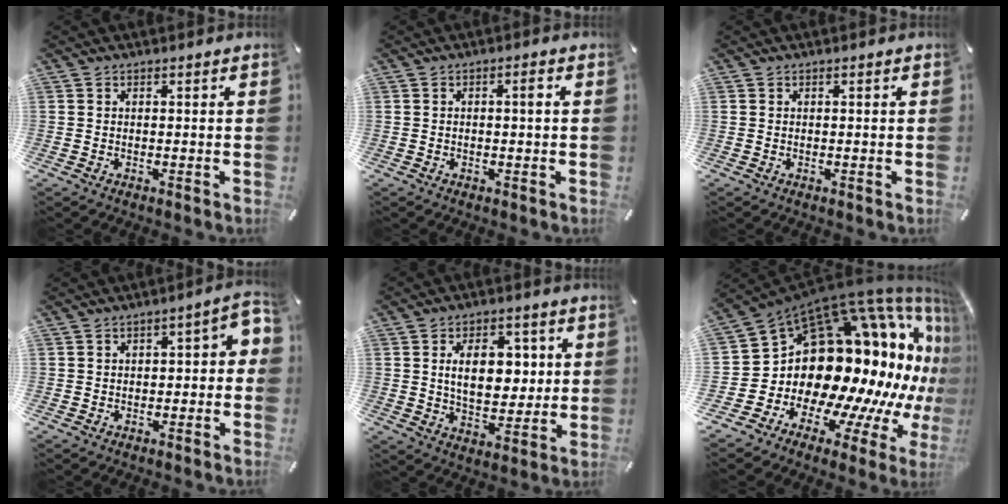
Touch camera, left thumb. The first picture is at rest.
{"total": 2.0, "force": [0.1, 0.5, 1.9], "torque": [-0.028, 0.003, -0.003]}
{"total": 0.0}
{"total": 4.4, "force": [-1.3, 2.4, 3.4], "torque": [-0.052, 0.014, -0.028]}
{"total": 12.1, "force": [2.4, 7.8, 8.9], "torque": [-0.141, 0.001, 0.038]}
{"total": 26.4, "force": [4.4, 16.4, 20.2], "torque": [-0.270, -0.158, 0.138]}